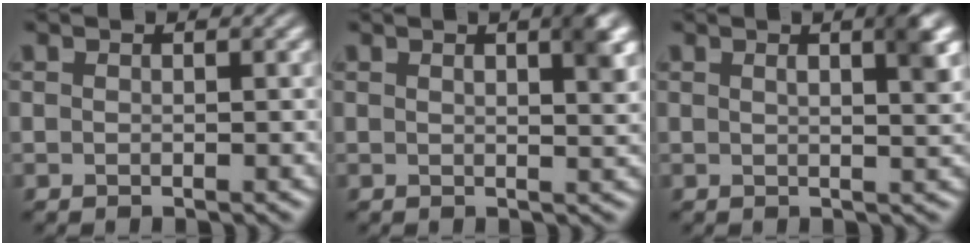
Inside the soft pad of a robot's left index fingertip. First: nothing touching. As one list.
[{"total": 3.3, "force": [1.4, 1.0, 2.8], "torque": [-0.029, 0.007, 0.018]}, {"total": 3.6, "force": [1.4, 1.0, 3.1], "torque": [-0.032, 0.009, 0.017]}]